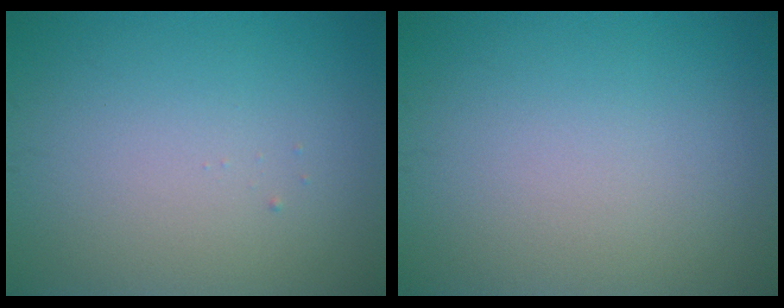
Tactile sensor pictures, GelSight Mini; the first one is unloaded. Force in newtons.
{"total": 0.0}